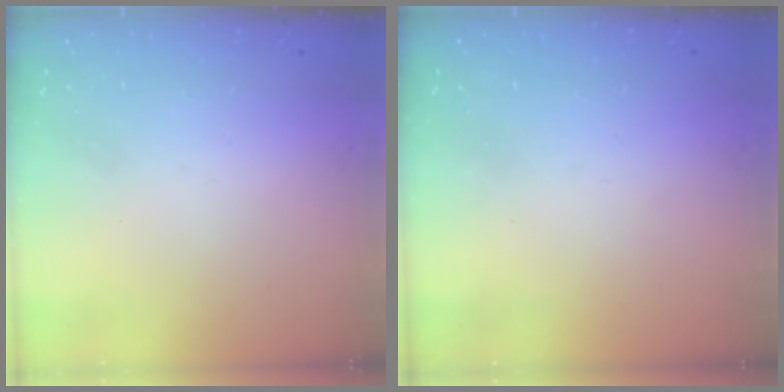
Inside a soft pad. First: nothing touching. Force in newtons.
{"total": 0.7, "press": 0.6, "slide": 0.4}